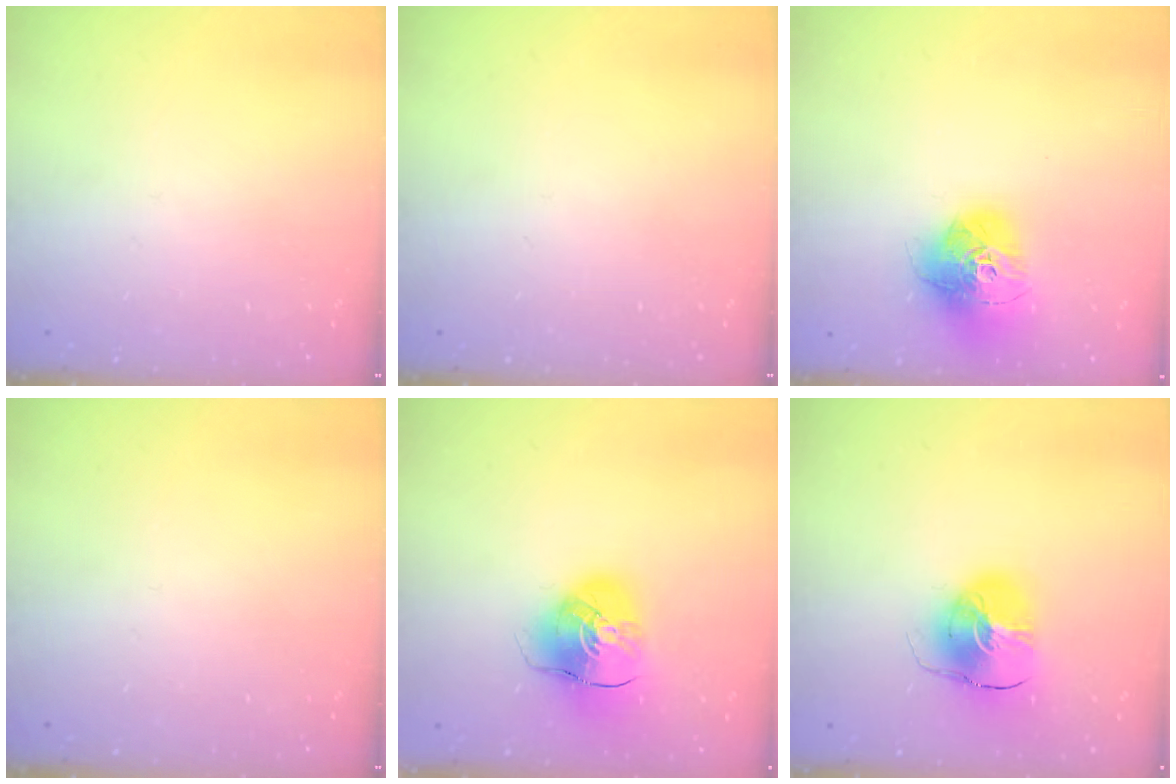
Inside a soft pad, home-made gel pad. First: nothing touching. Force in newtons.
{"total": 0.0}
{"total": 17.0, "press": 16.9, "slide": 1.5}
{"total": 0.0}
{"total": 10.8, "press": 10.6, "slide": 1.6}
{"total": 11.2, "press": 11.0, "slide": 1.7}